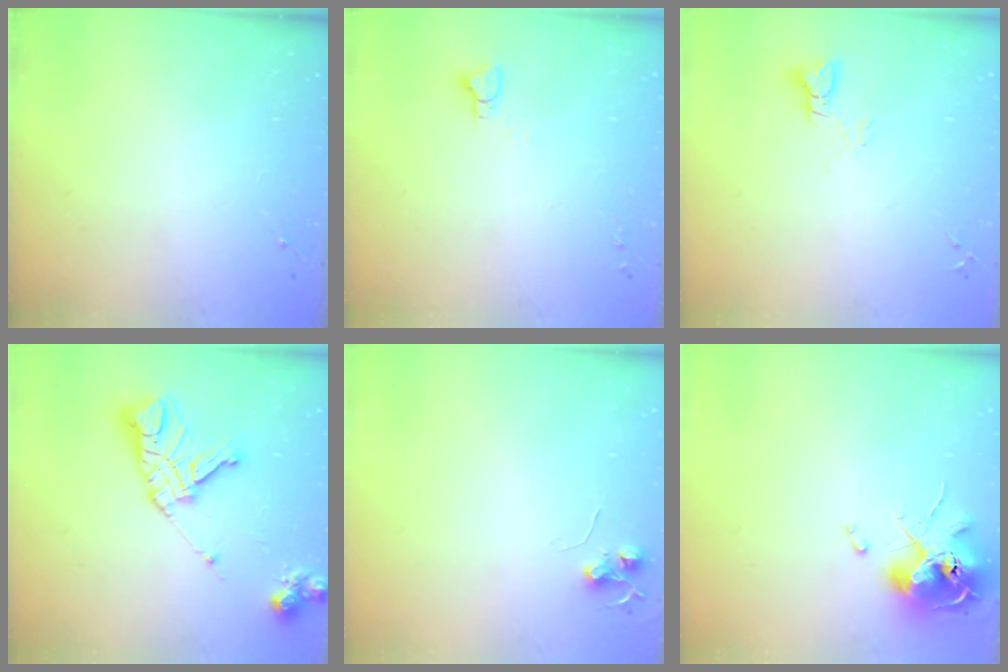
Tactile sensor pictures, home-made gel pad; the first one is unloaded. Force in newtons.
{"total": 2.9, "press": 2.9, "slide": 0.2}
{"total": 3.3, "press": 3.3, "slide": 0.3}
{"total": 16.3, "press": 16.2, "slide": 1.8}
{"total": 6.0, "press": 6.0, "slide": 0.5}
{"total": 13.7, "press": 13.6, "slide": 1.8}